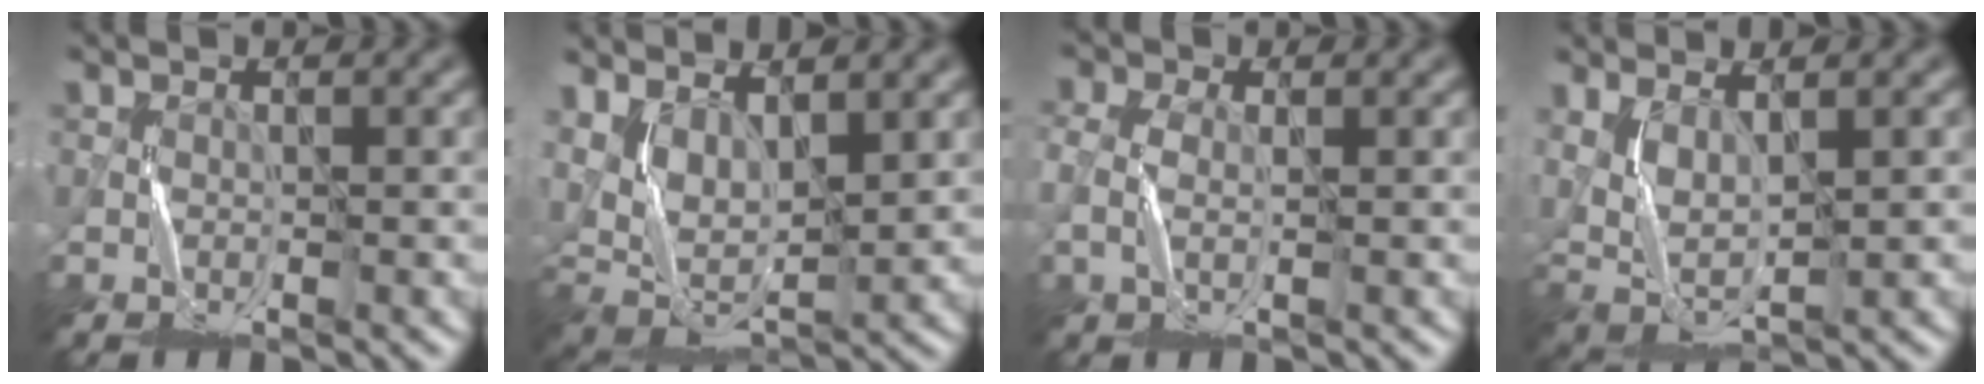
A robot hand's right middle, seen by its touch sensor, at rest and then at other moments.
{"total": 5.8, "force": [2.2, 3.0, 4.5], "torque": [-0.097, -0.005, 0.047]}
{"total": 1.7, "force": [-0.2, 1.2, 1.2], "torque": [-0.033, 0.004, -0.004]}
{"total": 4.2, "force": [1.3, 1.7, 3.6], "torque": [-0.087, -0.007, 0.036]}